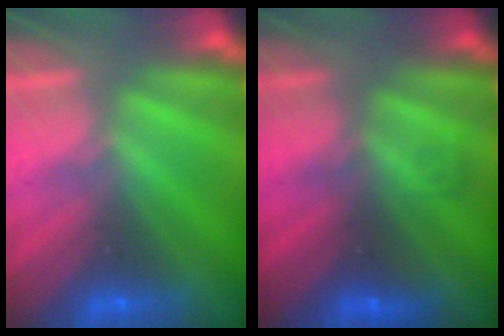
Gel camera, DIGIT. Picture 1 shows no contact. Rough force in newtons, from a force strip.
{"total": 1.7}